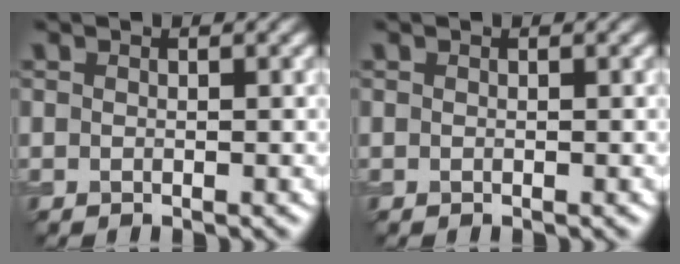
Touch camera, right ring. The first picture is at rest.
{"total": 0.0}